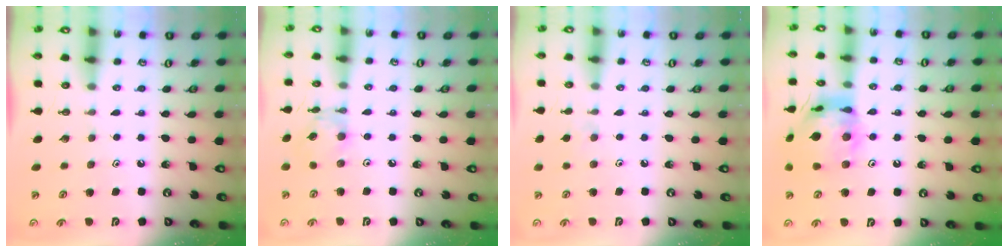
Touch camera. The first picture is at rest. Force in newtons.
{"total": 5.4, "press": 5.4, "slide": 0.2}
{"total": 2.4, "press": 2.4, "slide": 0.5}
{"total": 17.0, "press": 16.9, "slide": 1.9}